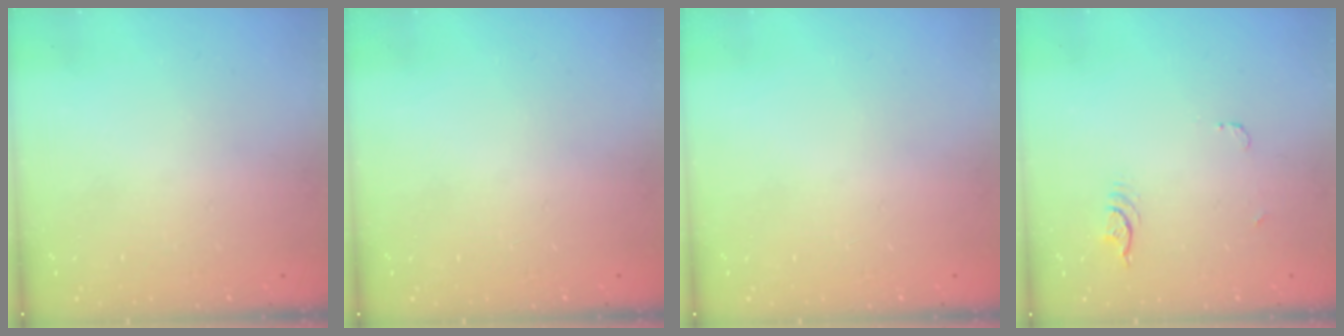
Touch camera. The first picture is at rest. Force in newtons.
{"total": 0.0}
{"total": 0.0}
{"total": 3.9, "press": 3.5, "slide": 1.7}